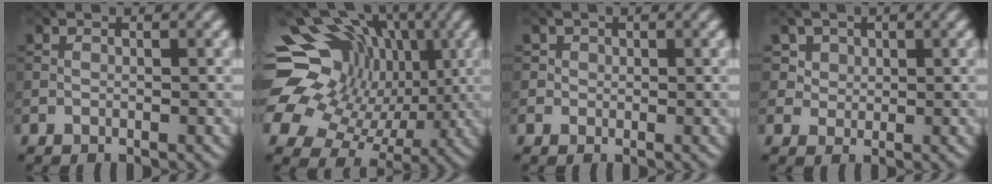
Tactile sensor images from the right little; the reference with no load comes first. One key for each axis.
{"total": 18.5, "fx": 2.8, "fy": 15.5, "fz": 9.6, "tx": -0.197, "ty": 0.046, "tz": 0.024}
{"total": 0.9, "fx": 0.4, "fy": 0.9, "fz": 0.1, "tx": 0.004, "ty": -0.004, "tz": 0.003}
{"total": 4.5, "fx": 2.3, "fy": 3.5, "fz": 1.6, "tx": -0.035, "ty": 0.006, "tz": 0.022}